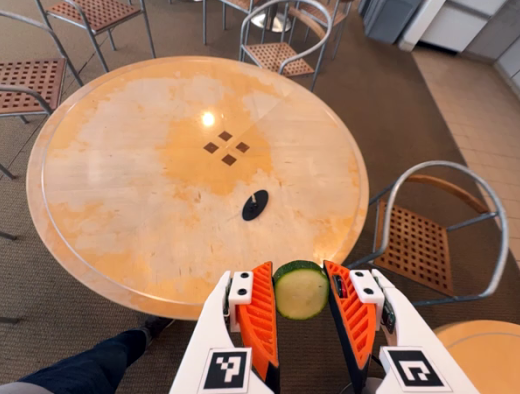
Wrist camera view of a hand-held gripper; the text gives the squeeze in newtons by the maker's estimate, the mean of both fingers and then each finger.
{"total": 10.1, "left": 10.2, "right": 10.0}